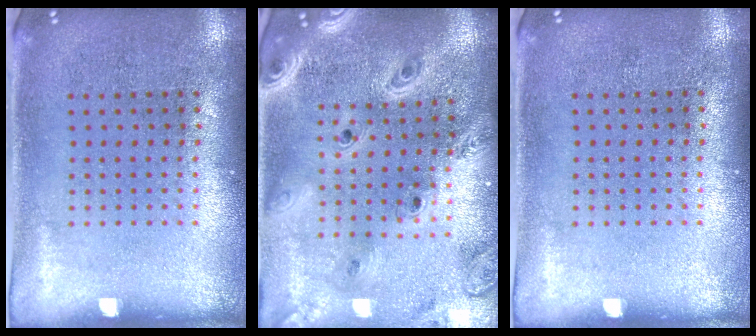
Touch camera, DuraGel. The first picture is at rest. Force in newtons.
{"total": 3.2, "press": 2.6, "slide": 1.8}
{"total": 0.0}